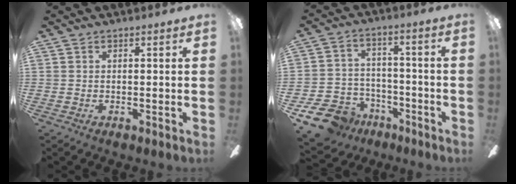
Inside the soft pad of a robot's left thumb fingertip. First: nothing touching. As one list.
[{"total": 11.6, "force": [-8.2, 7.2, 3.8], "torque": [-0.096, 0.058, -0.151]}]